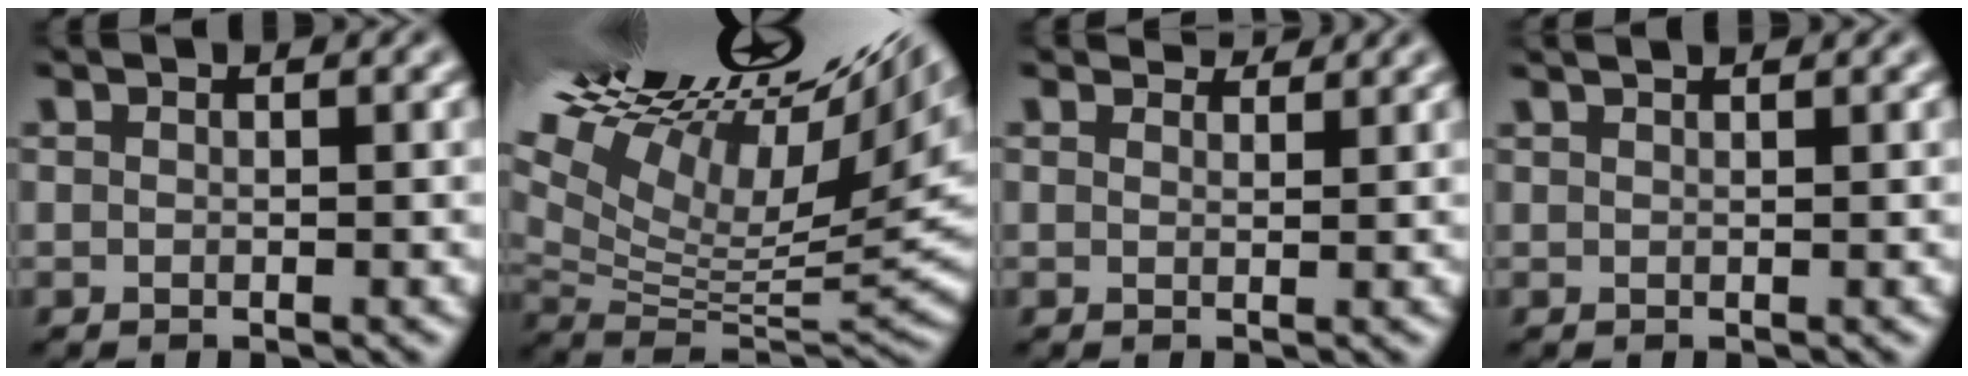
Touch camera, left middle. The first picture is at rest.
{"total": 19.2, "force": [11.5, 5.2, 14.4], "torque": [-0.231, 0.033, 0.201]}
{"total": 2.2, "force": [2.0, 0.6, 0.6], "torque": [-0.016, 0.001, 0.025]}
{"total": 2.0, "force": [1.5, 0.7, 1.1], "torque": [-0.005, 0.003, -0.002]}